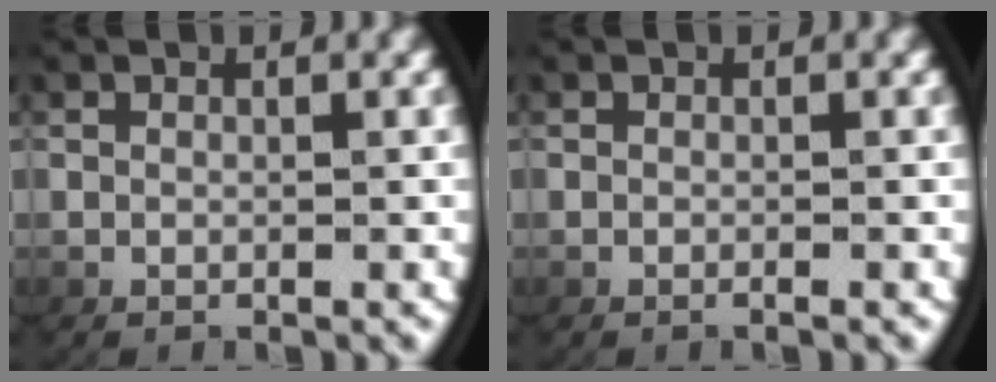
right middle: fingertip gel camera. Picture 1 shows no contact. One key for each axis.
{"total": 0.7, "fx": -0.6, "fy": 0.1, "fz": 0.3, "tx": -0.006, "ty": 0.007, "tz": -0.014}